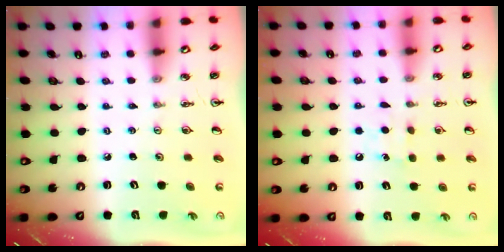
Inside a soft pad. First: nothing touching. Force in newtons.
{"total": 8.6, "press": 8.6, "slide": 0.9}